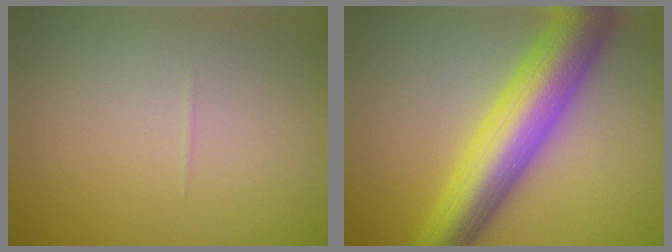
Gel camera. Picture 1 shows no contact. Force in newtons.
{"total": 9.6, "press": 9.6, "slide": 0.3}